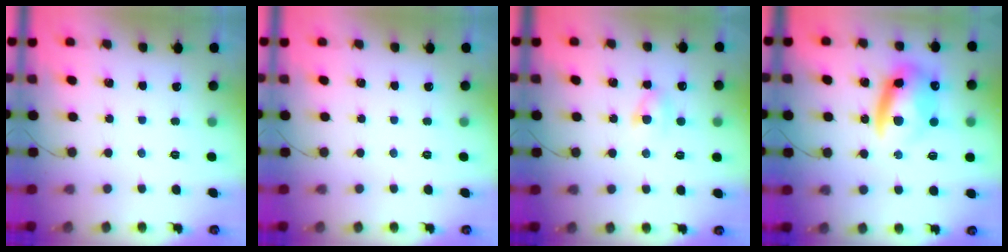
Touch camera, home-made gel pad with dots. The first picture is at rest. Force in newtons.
{"total": 0.0}
{"total": 3.9, "press": 3.6, "slide": 1.3}
{"total": 12.9, "press": 12.5, "slide": 3.2}